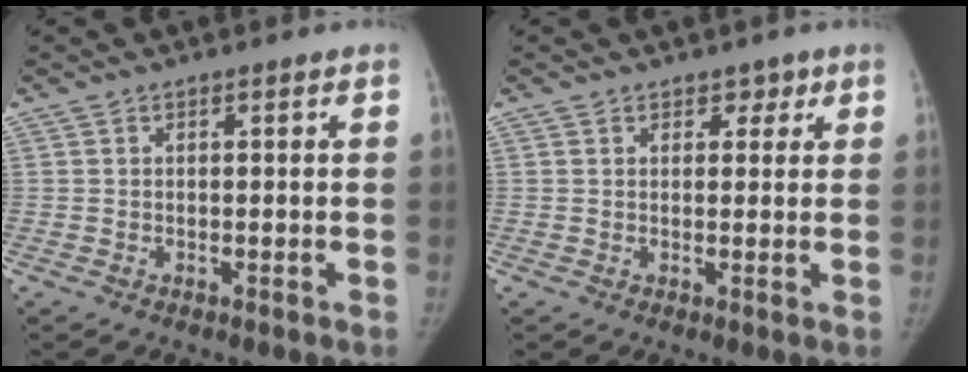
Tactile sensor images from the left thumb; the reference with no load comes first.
{"total": 2.3, "force": [1.5, 1.6, 0.6], "torque": [0.017, -0.006, 0.015]}